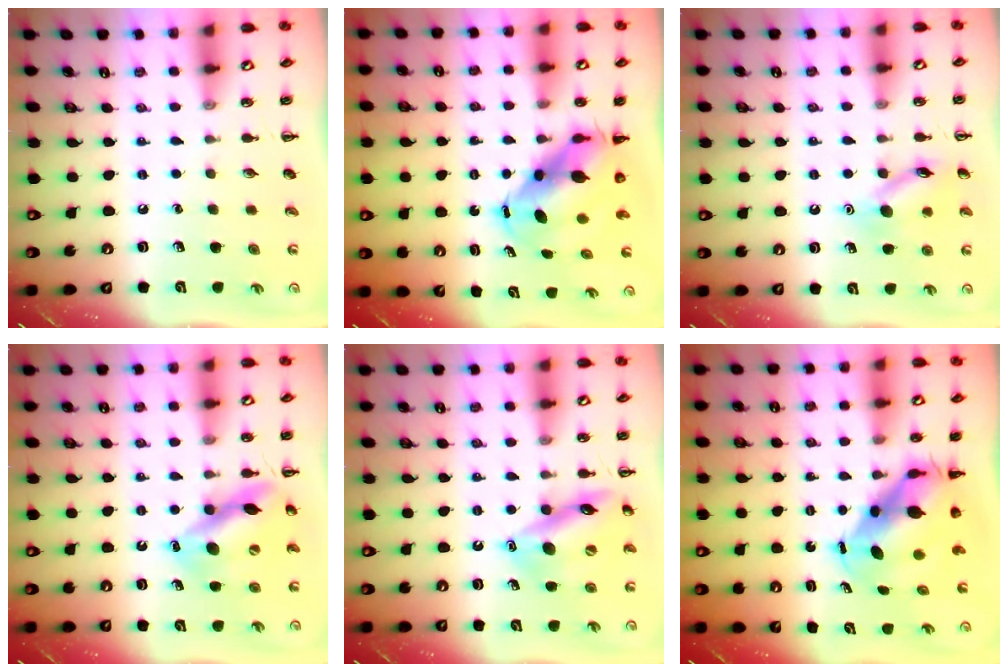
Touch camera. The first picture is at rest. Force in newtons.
{"total": 9.0, "press": 8.8, "slide": 2.0}
{"total": 11.6, "press": 11.5, "slide": 1.0}
{"total": 13.3, "press": 12.9, "slide": 3.2}
{"total": 15.5, "press": 15.3, "slide": 2.9}
{"total": 8.2, "press": 8.0, "slide": 1.9}